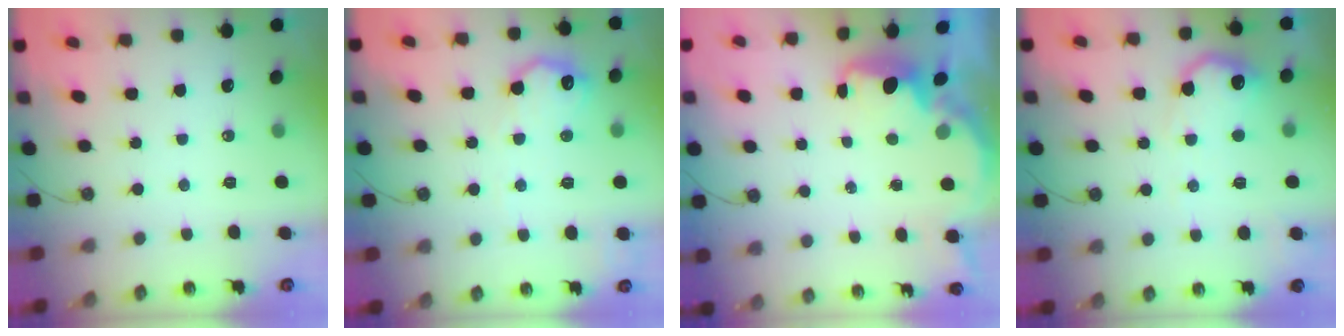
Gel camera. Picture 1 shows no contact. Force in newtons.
{"total": 12.2, "press": 12.2, "slide": 0.4}
{"total": 2.3, "press": 2.2, "slide": 0.7}
{"total": 12.5, "press": 12.5, "slide": 0.5}